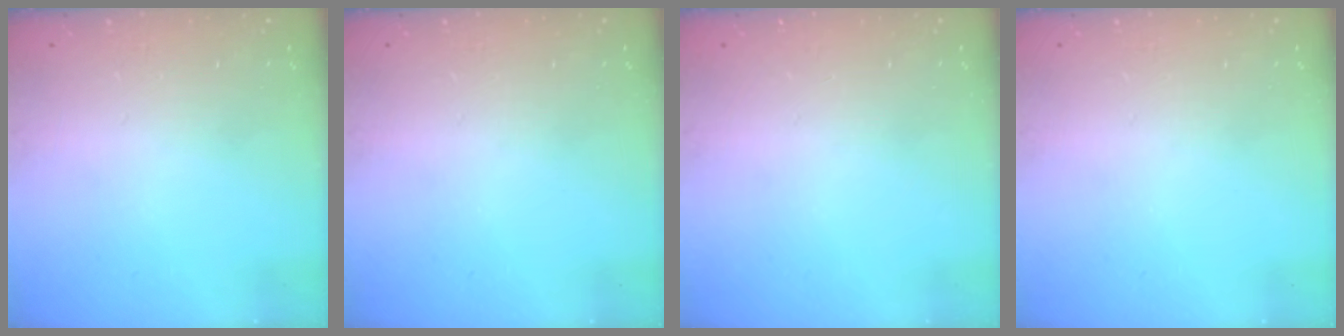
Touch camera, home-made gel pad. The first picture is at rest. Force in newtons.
{"total": 0.0}
{"total": 0.0}
{"total": 0.0}